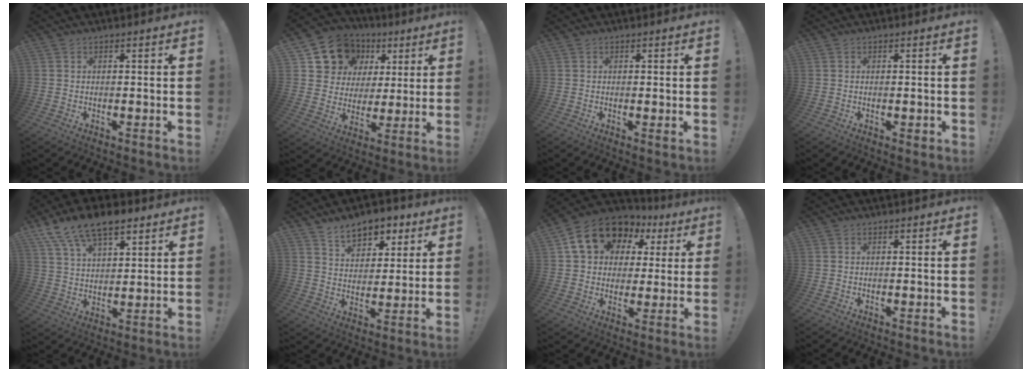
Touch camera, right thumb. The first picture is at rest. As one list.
[{"total": 12.6, "force": [6.1, 10.5, 3.3], "torque": [-0.053, -0.033, 0.130]}, {"total": 1.1, "force": [0.3, 0.2, 1.0], "torque": [-0.005, -0.006, 0.002]}, {"total": 1.2, "force": [-0.1, 0.5, 1.1], "torque": [-0.018, 0.001, -0.001]}, {"total": 12.9, "force": [8.8, 6.1, 7.2], "torque": [-0.131, -0.044, 0.164]}, {"total": 10.2, "force": [6.8, 6.2, 4.4], "torque": [-0.049, -0.042, 0.125]}, {"total": 17.2, "force": [8.1, 12.6, 8.5], "torque": [-0.134, -0.031, 0.160]}, {"total": 0.0}]